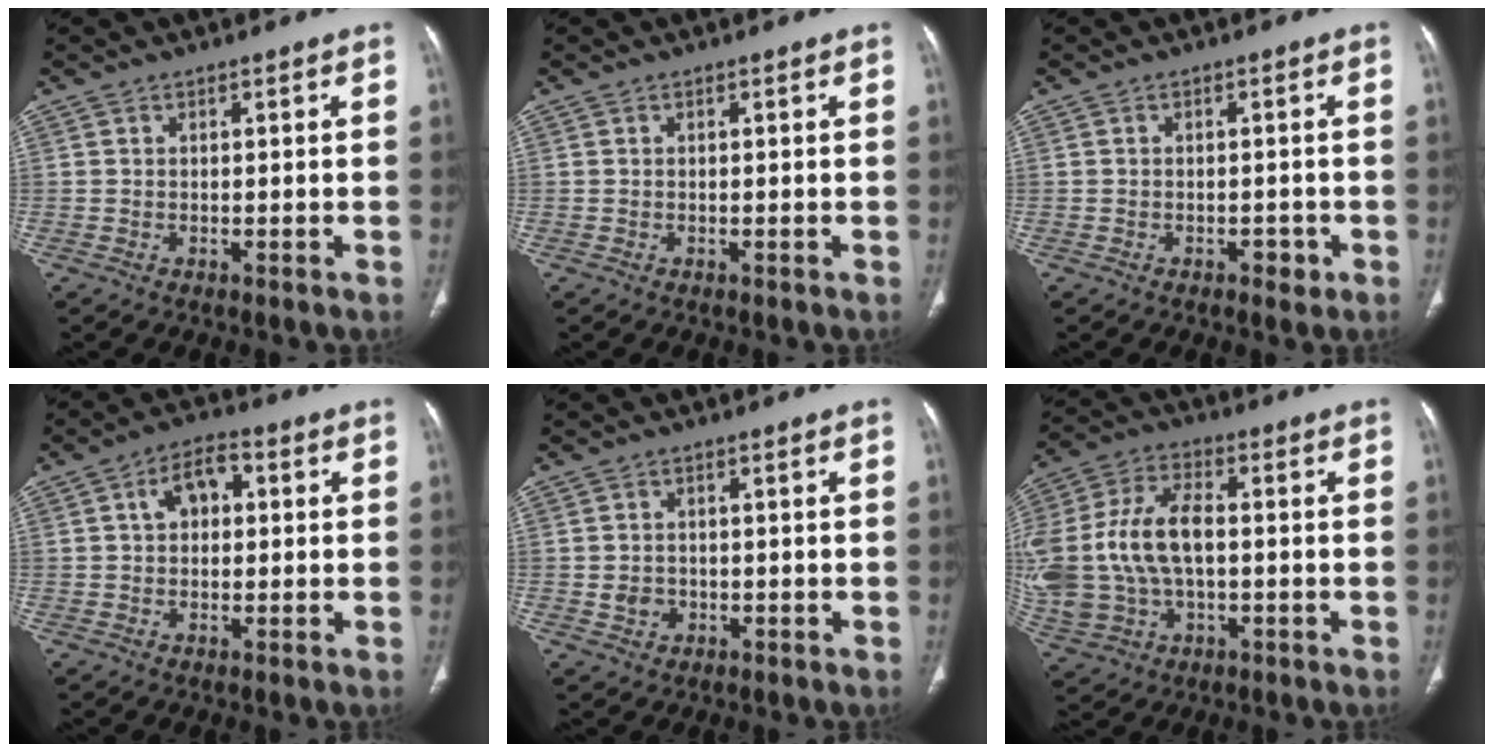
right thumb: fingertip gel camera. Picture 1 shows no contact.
{"total": 0.0}
{"total": 1.9, "force": [-1.0, 1.1, 1.1], "torque": [-0.008, 0.004, -0.012]}
{"total": 6.3, "force": [1.2, 4.0, 4.7], "torque": [-0.066, 0.016, 0.011]}
{"total": 2.6, "force": [-0.5, 2.2, 1.1], "torque": [-0.009, 0.003, -0.004]}
{"total": 22.7, "force": [-0.4, 14.8, 17.2], "torque": [-0.409, 0.020, 0.009]}